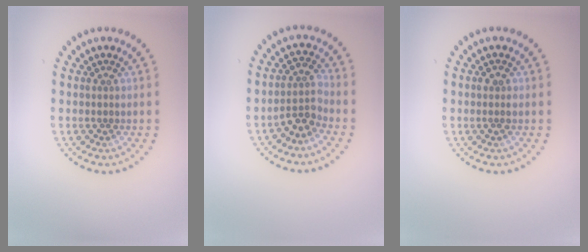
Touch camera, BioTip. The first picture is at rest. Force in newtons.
{"total": 2.5, "press": 1.9, "slide": 1.6}
{"total": 1.1, "press": 1.0, "slide": 0.4}